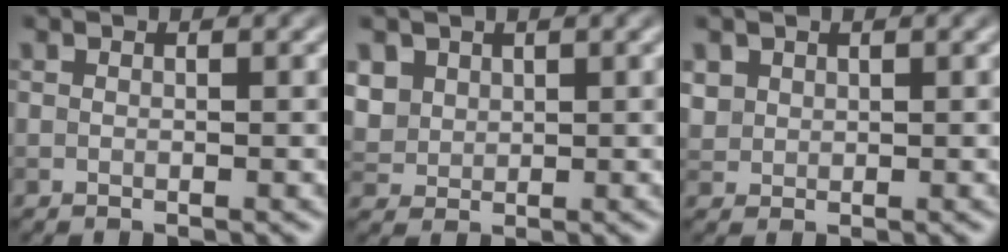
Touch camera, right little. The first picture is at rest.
{"total": 2.9, "force": [1.4, 2.3, 1.0], "torque": [-0.036, 0.001, 0.041]}
{"total": 1.3, "force": [0.7, 1.1, 0.2], "torque": [-0.006, -0.002, 0.017]}